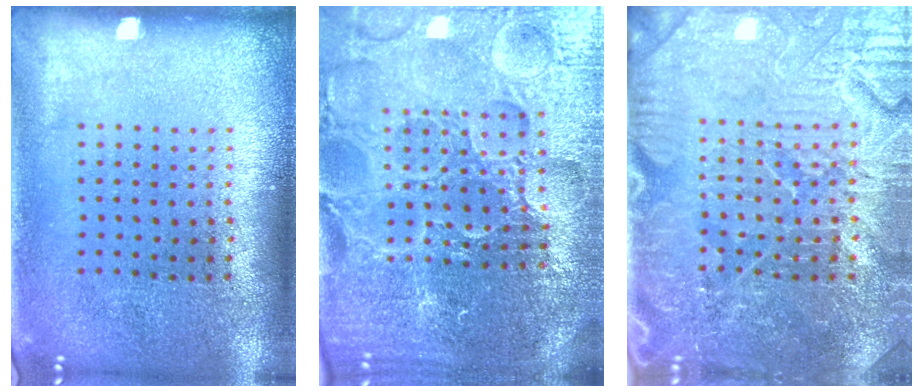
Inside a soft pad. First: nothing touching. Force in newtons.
{"total": 5.8, "press": 5.3, "slide": 2.4}
{"total": 4.9, "press": 4.6, "slide": 1.6}